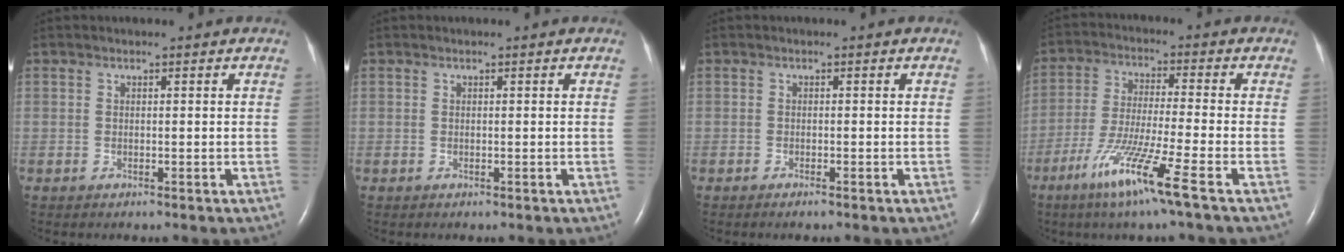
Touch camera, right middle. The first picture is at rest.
{"total": 0.0}
{"total": 0.9, "force": [-0.7, 0.0, 0.5], "torque": [-0.014, -0.002, -0.011]}
{"total": 10.8, "force": [-6.1, -1.3, 8.8], "torque": [-0.175, -0.035, -0.118]}